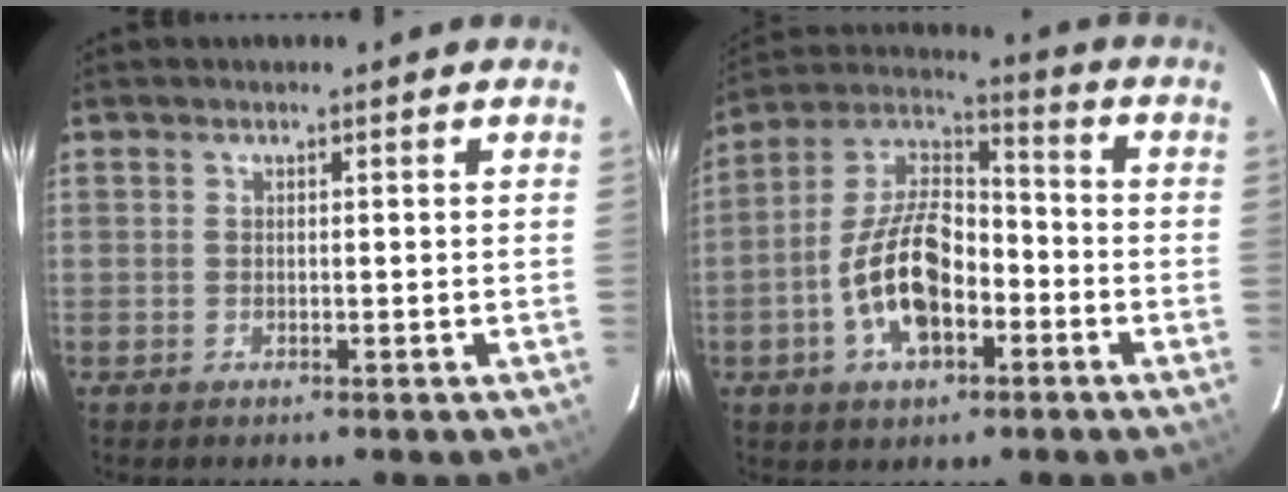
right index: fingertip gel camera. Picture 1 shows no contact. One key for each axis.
{"total": 15.1, "fx": -5.2, "fy": 8.0, "fz": 11.7, "tx": -0.234, "ty": 0.016, "tz": -0.090}